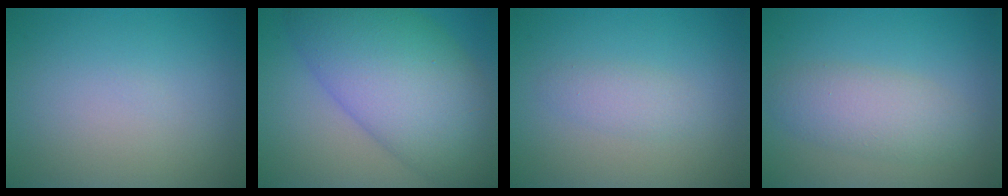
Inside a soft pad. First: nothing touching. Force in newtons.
{"total": 12.3, "press": 12.3, "slide": 0.2}
{"total": 1.6, "press": 1.6, "slide": 0.1}
{"total": 3.8, "press": 3.8, "slide": 0.1}